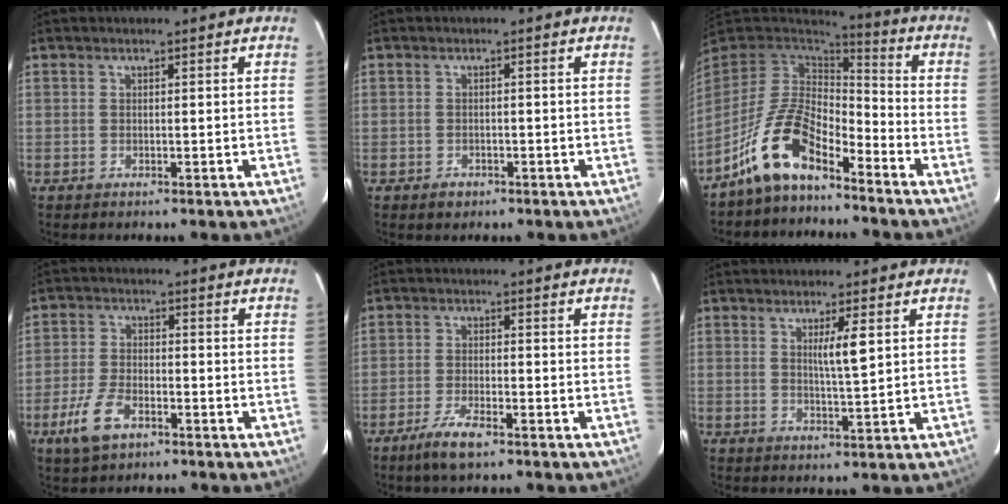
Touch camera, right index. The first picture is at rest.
{"total": 1.8, "force": [-1.1, 1.4, 0.4], "torque": [-0.006, 0.003, -0.012]}
{"total": 11.5, "force": [-7.8, 4.1, 7.3], "torque": [-0.158, 0.021, -0.152]}
{"total": 6.7, "force": [-3.7, 3.1, 4.6], "torque": [-0.108, -0.003, -0.069]}
{"total": 5.1, "force": [-3.5, 0.8, 3.5], "torque": [-0.078, -0.008, -0.064]}
{"total": 3.7, "force": [1.2, -0.1, 3.5], "torque": [-0.061, -0.006, 0.020]}